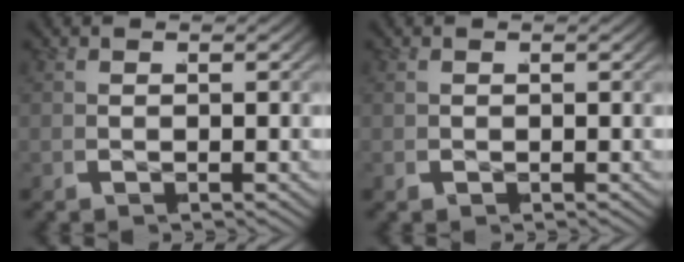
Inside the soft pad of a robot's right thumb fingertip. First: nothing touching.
{"total": 0.6, "force": [0.2, 0.5, 0.2], "torque": [-0.008, 0.000, 0.005]}